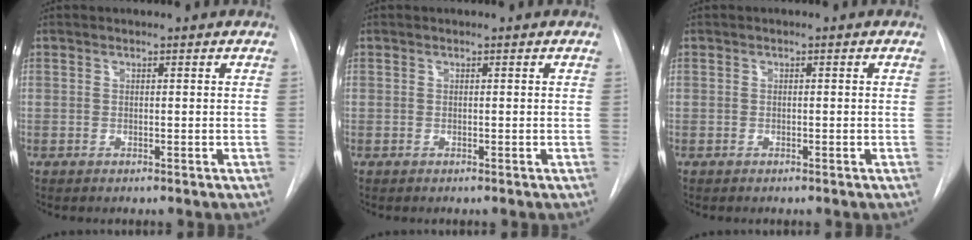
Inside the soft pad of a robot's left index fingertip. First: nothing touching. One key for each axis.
{"total": 0.0}
{"total": 0.0}